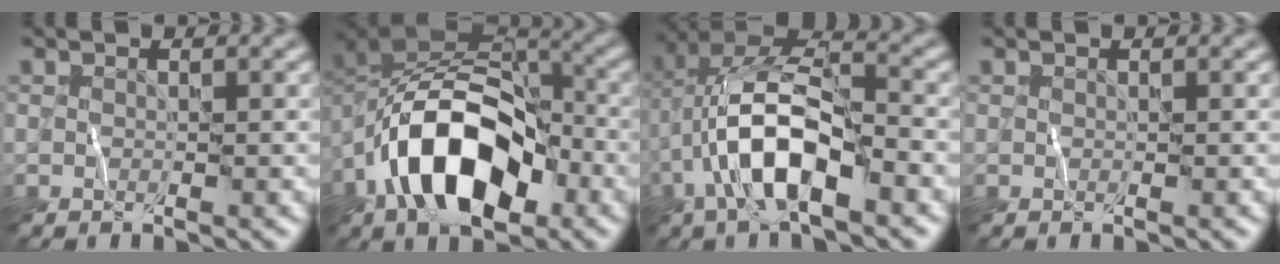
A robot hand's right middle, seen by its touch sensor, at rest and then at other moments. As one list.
[{"total": 12.2, "force": [-4.6, 6.8, 9.1], "torque": [-0.159, 0.009, -0.093]}, {"total": 9.0, "force": [-3.0, 3.8, 7.6], "torque": [-0.154, 0.012, -0.060]}, {"total": 0.0}]